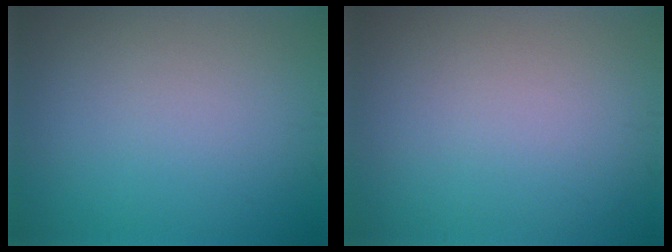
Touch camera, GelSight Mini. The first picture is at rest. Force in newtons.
{"total": 0.0}